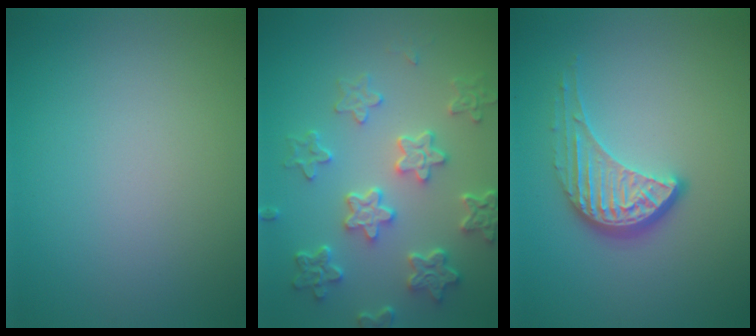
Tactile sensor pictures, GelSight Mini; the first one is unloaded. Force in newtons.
{"total": 6.0, "press": 4.7, "slide": 3.7}
{"total": 4.0, "press": 2.9, "slide": 2.7}